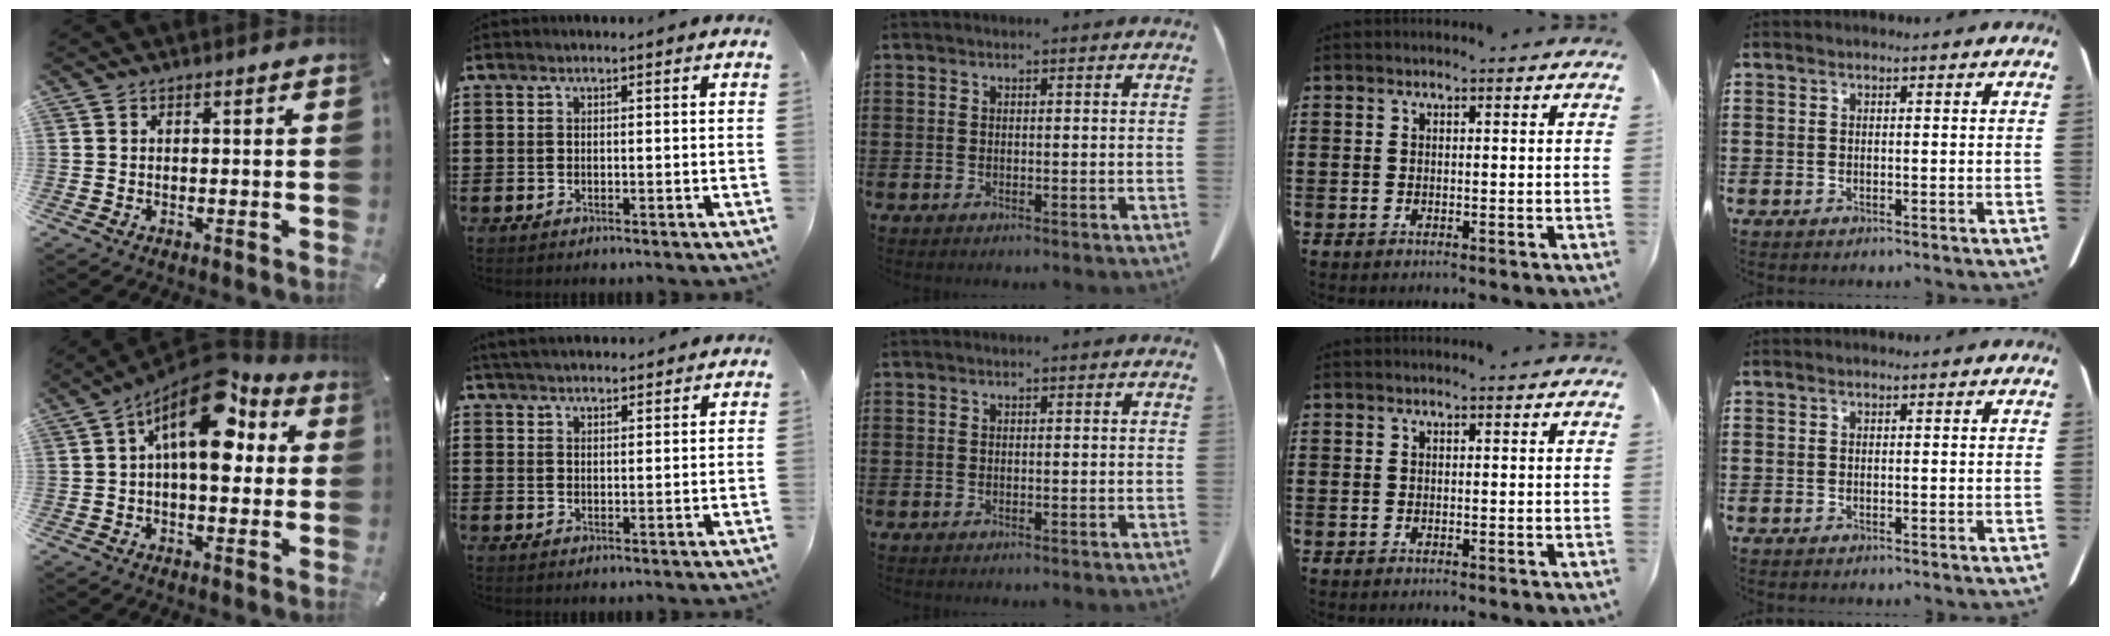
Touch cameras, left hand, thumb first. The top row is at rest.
{"thumb": {"total": 15.7, "force": [5.6, 7.9, 12.4], "torque": [-0.186, -0.037, 0.096]}, "index": {"total": 3.7, "force": [3.7, 0.3, 0.5], "torque": [-0.020, -0.005, 0.070]}}